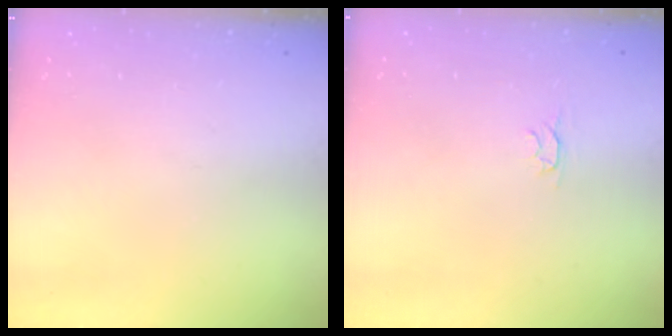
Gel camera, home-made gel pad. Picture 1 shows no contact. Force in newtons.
{"total": 2.4, "press": 2.3, "slide": 0.5}